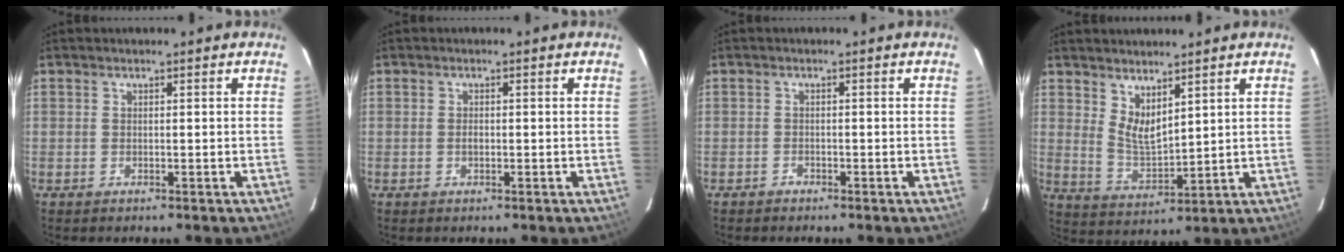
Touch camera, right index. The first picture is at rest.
{"total": 1.0, "force": [-0.2, 0.7, 0.6], "torque": [-0.009, 0.000, -0.003]}
{"total": 1.1, "force": [-0.9, 0.6, -0.1], "torque": [0.000, 0.005, -0.017]}
{"total": 6.1, "force": [4.2, 2.3, 3.8], "torque": [-0.067, -0.013, 0.085]}